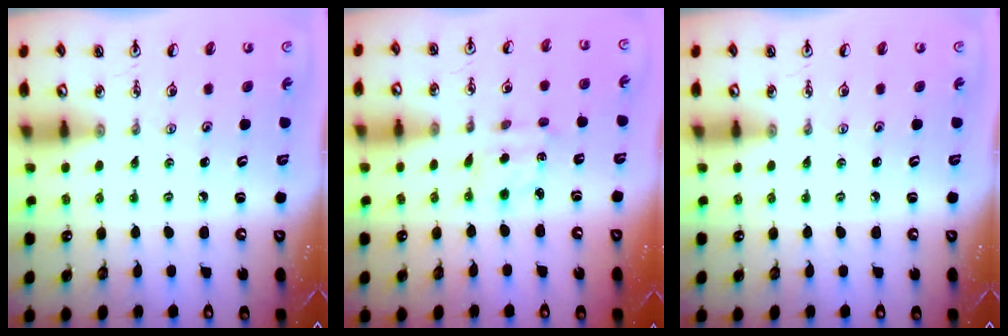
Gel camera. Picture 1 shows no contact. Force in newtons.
{"total": 1.8, "press": 1.7, "slide": 0.6}
{"total": 0.0}